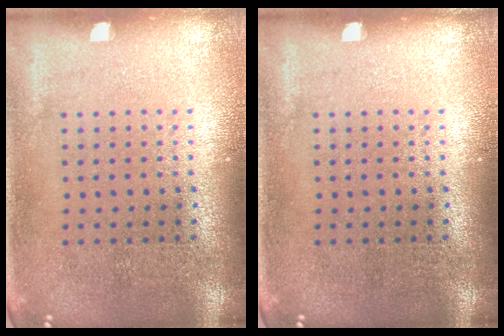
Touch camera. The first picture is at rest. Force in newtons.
{"total": 0.0}